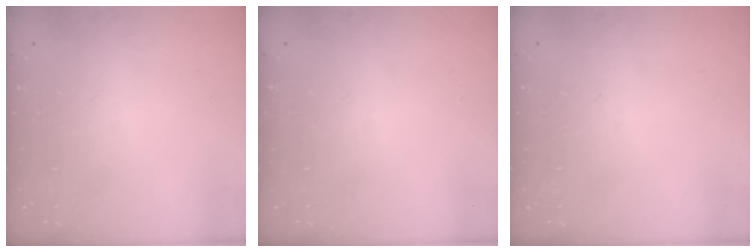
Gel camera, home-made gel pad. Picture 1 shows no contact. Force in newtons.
{"total": 0.0}
{"total": 0.0}